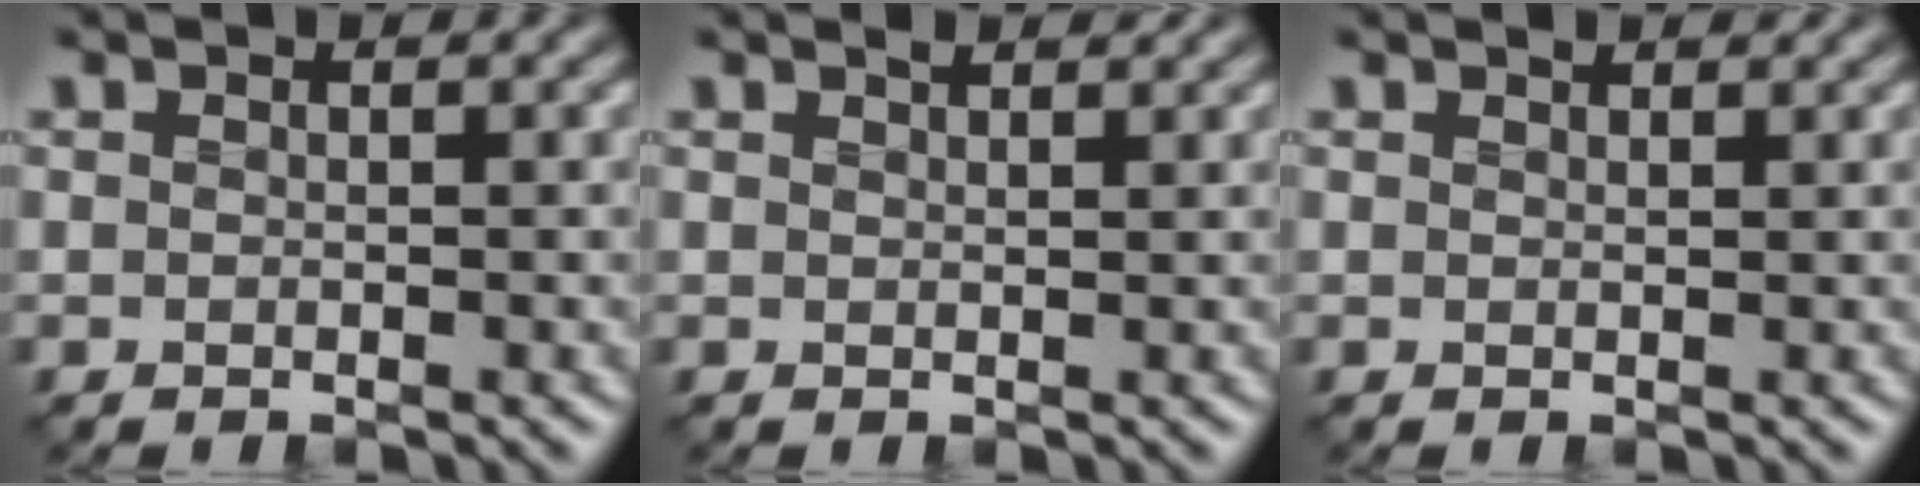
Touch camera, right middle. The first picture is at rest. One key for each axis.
{"total": 1.4, "fx": 1.2, "fy": 0.4, "fz": 0.7, "tx": -0.009, "ty": -0.001, "tz": 0.011}
{"total": 0.8, "fx": 0.8, "fy": 0.1, "fz": 0.2, "tx": -0.010, "ty": -0.005, "tz": 0.010}